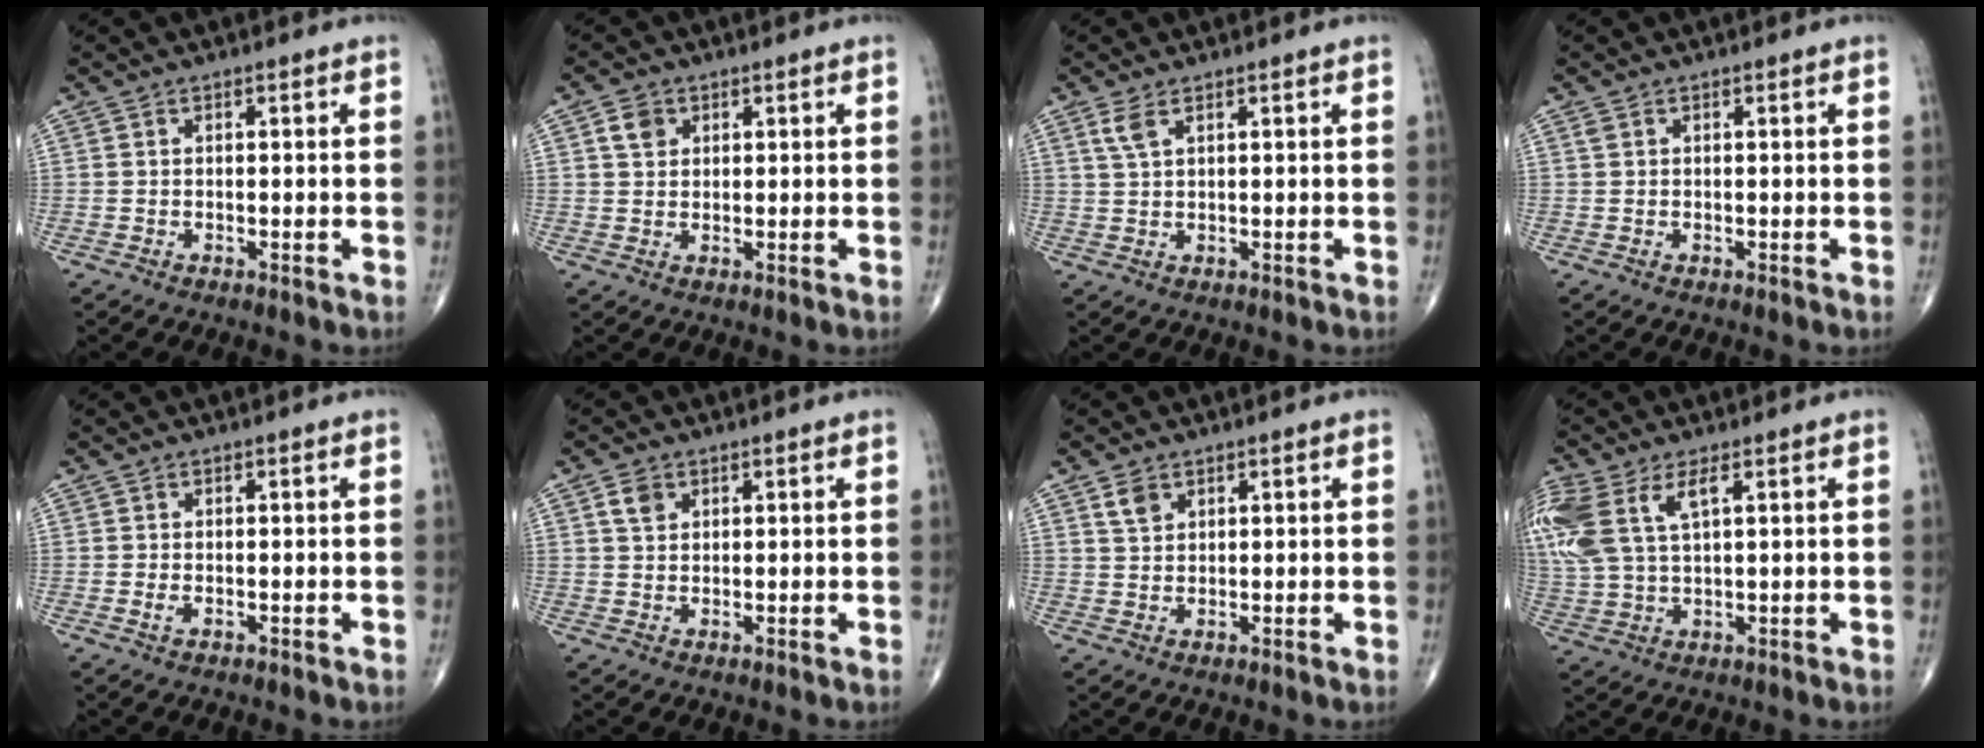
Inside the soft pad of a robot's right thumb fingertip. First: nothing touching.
{"total": 3.3, "force": [1.4, 2.6, 1.5], "torque": [-0.016, -0.001, 0.024]}
{"total": 2.7, "force": [1.5, 0.9, 2.0], "torque": [-0.049, 0.005, 0.038]}
{"total": 0.7, "force": [0.4, 0.4, 0.4], "torque": [-0.010, 0.008, 0.010]}
{"total": 1.2, "force": [-0.2, 0.6, 0.9], "torque": [-0.017, 0.001, -0.003]}
{"total": 3.0, "force": [1.4, 2.2, 1.6], "torque": [-0.021, -0.001, 0.026]}
{"total": 3.0, "force": [1.7, 2.0, 1.5], "torque": [-0.020, -0.006, 0.035]}
{"total": 14.9, "force": [5.4, 7.4, 11.8], "torque": [-0.300, 0.005, 0.111]}